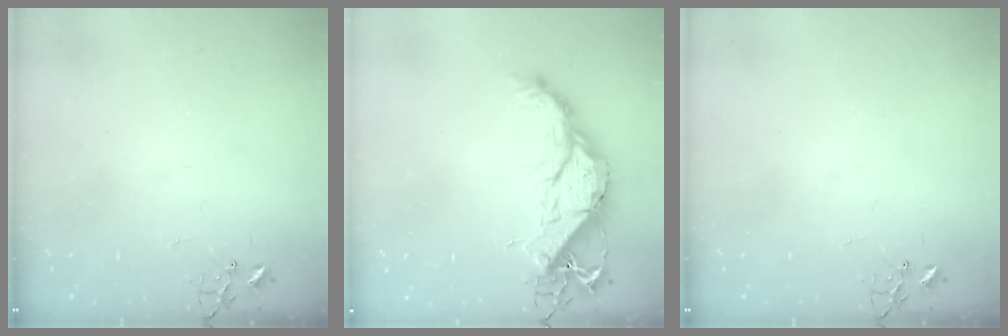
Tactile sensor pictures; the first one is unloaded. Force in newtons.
{"total": 17.2, "press": 17.1, "slide": 1.3}
{"total": 0.0}